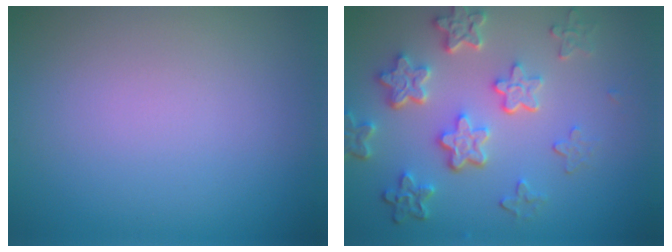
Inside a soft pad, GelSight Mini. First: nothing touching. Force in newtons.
{"total": 5.9, "press": 4.4, "slide": 3.9}